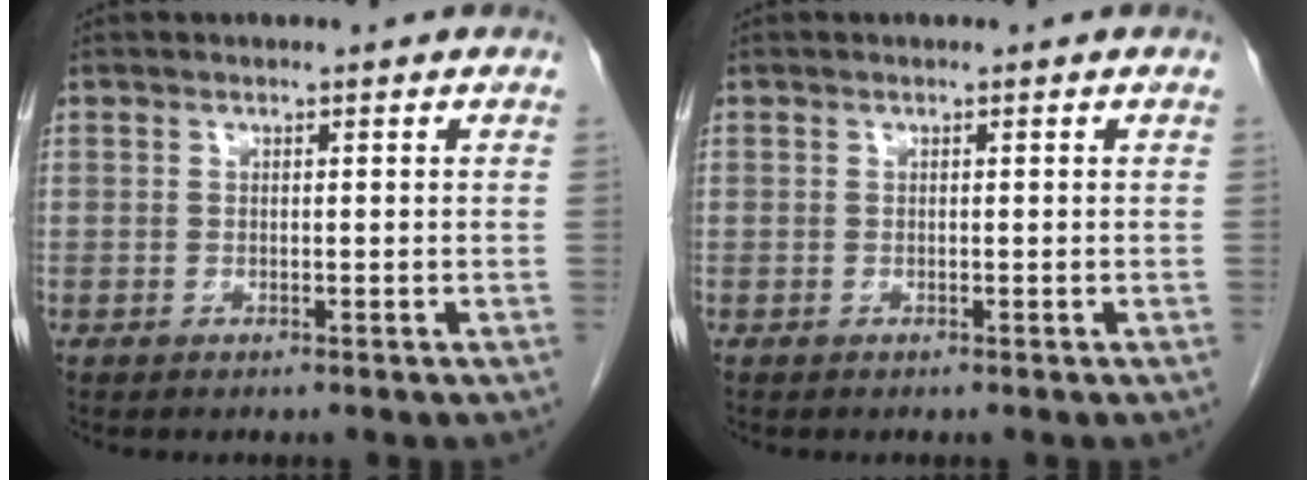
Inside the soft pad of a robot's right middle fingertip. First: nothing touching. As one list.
[{"total": 0.0}]